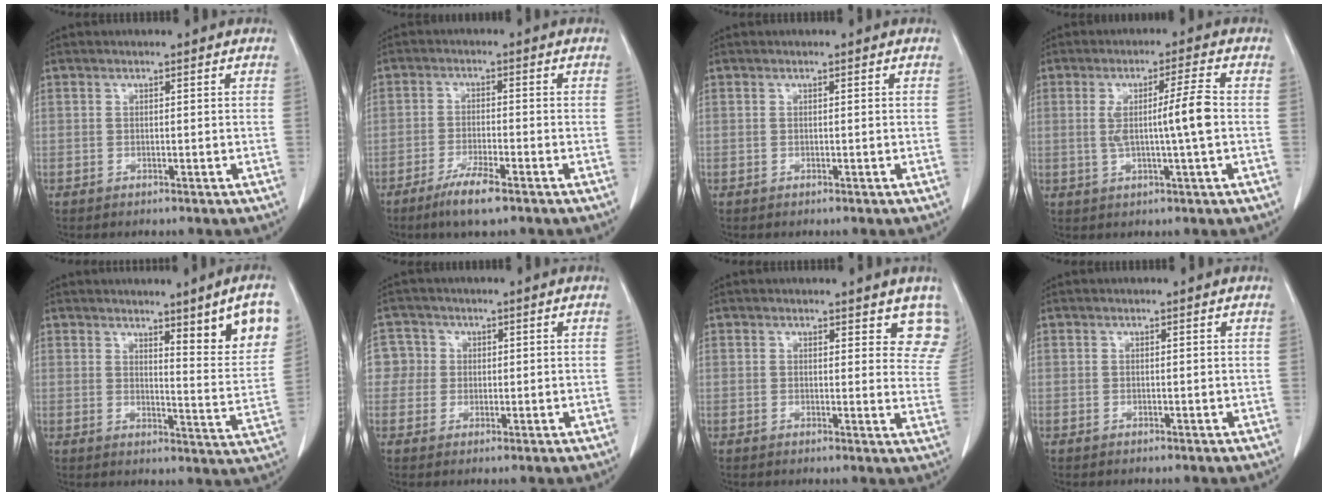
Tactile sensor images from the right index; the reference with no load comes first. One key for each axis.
{"total": 5.3, "fx": -3.6, "fy": 0.6, "fz": 3.9, "tx": -0.078, "ty": -0.009, "tz": -0.065}
{"total": 0.0}
{"total": 6.8, "fx": -0.1, "fy": -0.7, "fz": 6.7, "tx": -0.117, "ty": 0.001, "tz": 0.003}
{"total": 9.9, "fx": 5.3, "fy": 0.8, "fz": 8.3, "tx": -0.095, "ty": -0.020, "tz": 0.069}
{"total": 3.7, "fx": 0.4, "fy": 3.7, "fz": 0.0, "tx": 0.017, "ty": 0.012, "tz": 0.003}
{"total": 7.3, "fx": 6.3, "fy": 2.6, "fz": 2.4, "tx": 0.000, "ty": -0.023, "tz": 0.051}
{"total": 0.0}